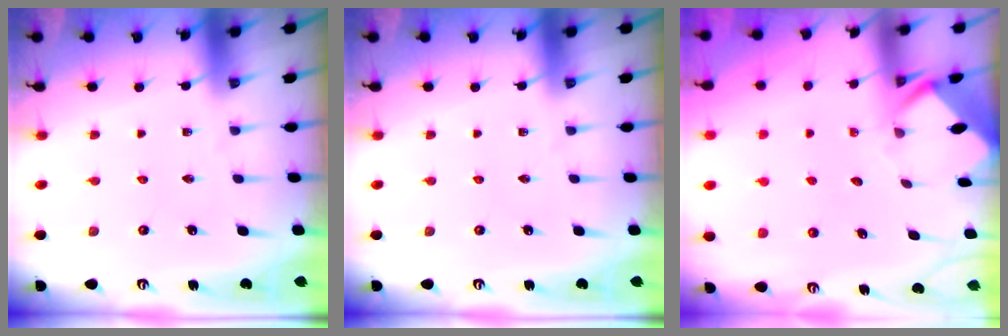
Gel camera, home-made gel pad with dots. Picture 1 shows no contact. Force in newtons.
{"total": 0.0}
{"total": 2.9, "press": 2.9, "slide": 0.2}